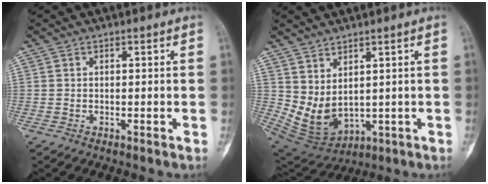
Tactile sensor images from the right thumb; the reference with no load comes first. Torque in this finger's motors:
{"motor_torque": [0.02, 1.31, 0.56, 0.01, 0.07]}